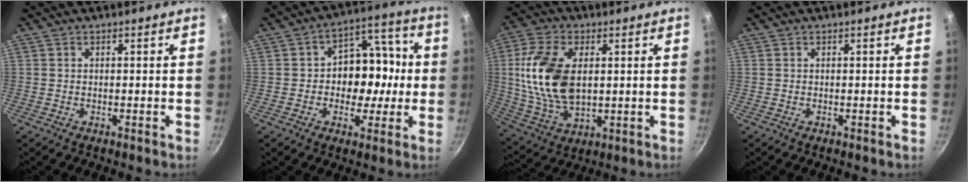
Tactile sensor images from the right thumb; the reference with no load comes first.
{"total": 13.0, "force": [-1.0, 9.7, 8.5], "torque": [-0.066, 0.034, -0.023]}
{"total": 16.7, "force": [2.3, 9.9, 13.2], "torque": [-0.247, -0.006, 0.050]}
{"total": 0.0}